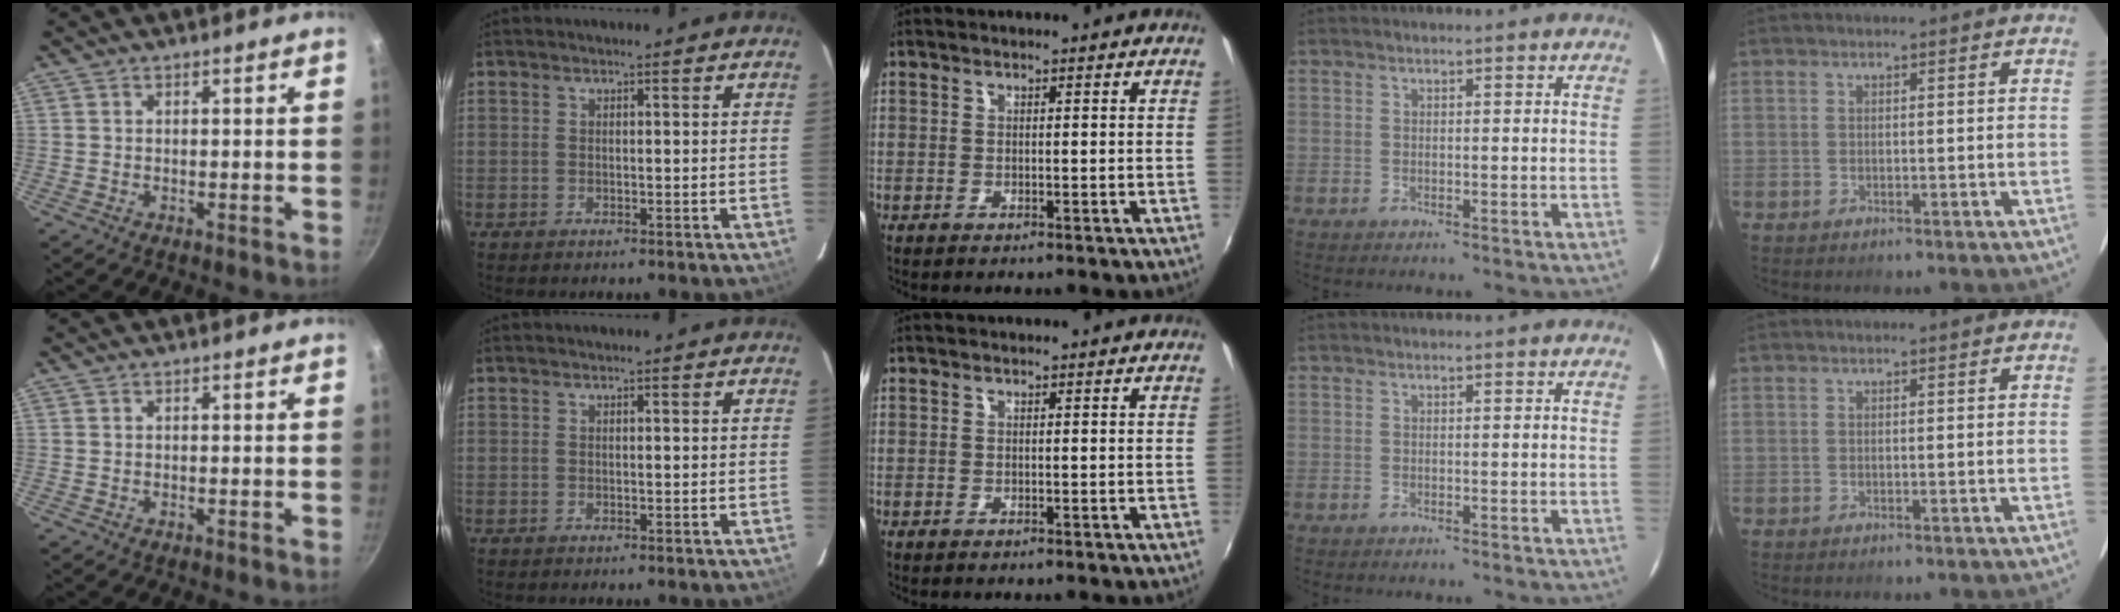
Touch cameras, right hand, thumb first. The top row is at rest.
{}